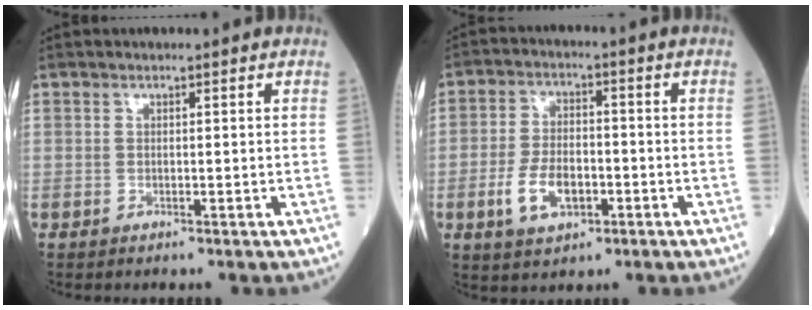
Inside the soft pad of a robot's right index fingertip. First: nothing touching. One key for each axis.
{"total": 7.3, "fx": -2.5, "fy": 3.9, "fz": 5.6, "tx": -0.116, "ty": 0.005, "tz": -0.042}